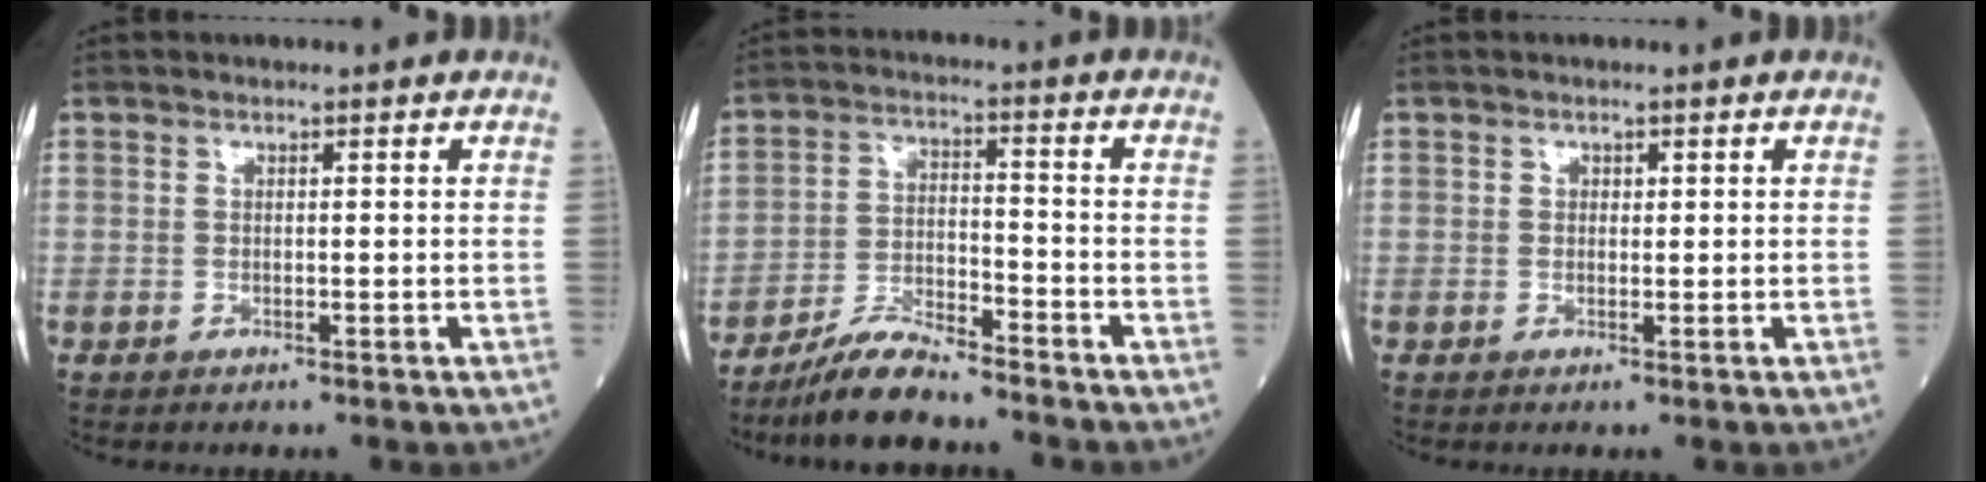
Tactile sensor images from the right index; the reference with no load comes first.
{"total": 7.4, "force": [-6.8, 0.7, 3.0], "torque": [-0.062, -0.013, -0.127]}
{"total": 0.6, "force": [0.3, 0.5, 0.2], "torque": [0.000, -0.001, 0.003]}